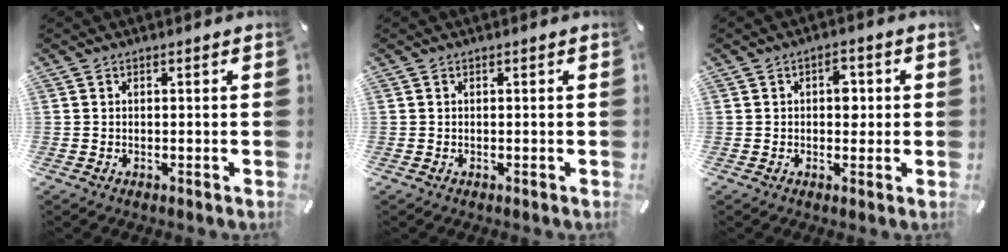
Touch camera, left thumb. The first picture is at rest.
{"total": 0.0}
{"total": 3.9, "force": [0.4, 2.6, 2.8], "torque": [-0.027, -0.002, -0.003]}